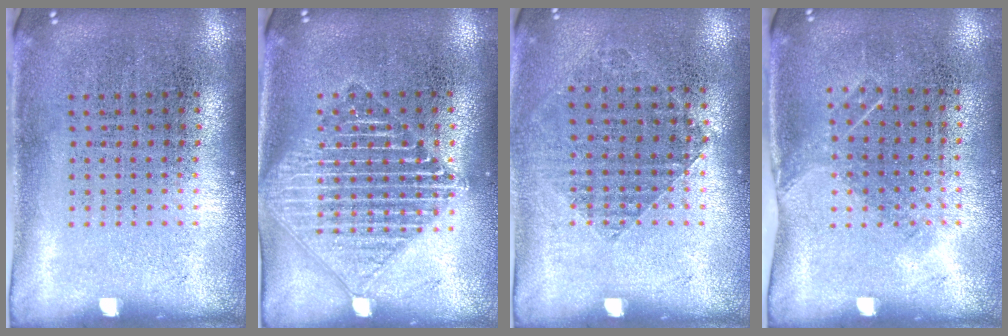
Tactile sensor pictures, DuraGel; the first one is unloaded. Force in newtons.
{"total": 2.1, "press": 2.1, "slide": 0.3}
{"total": 0.9, "press": 0.8, "slide": 0.3}
{"total": 1.1, "press": 0.8, "slide": 0.7}